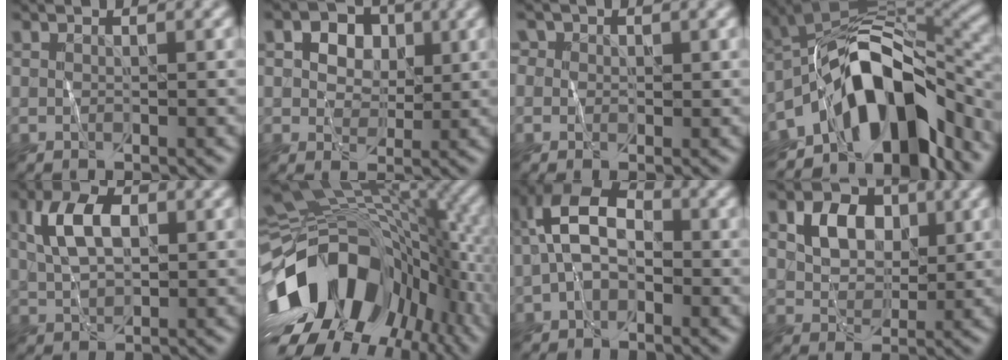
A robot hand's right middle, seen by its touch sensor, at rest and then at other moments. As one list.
[{"total": 5.1, "force": [2.1, 3.7, 2.8], "torque": [-0.035, 0.022, 0.012]}, {"total": 1.3, "force": [0.4, 1.2, 0.1], "torque": [0.001, 0.008, -0.002]}, {"total": 13.1, "force": [-6.9, 6.3, 9.2], "torque": [-0.128, 0.020, -0.122]}, {"total": 4.6, "force": [1.5, 2.7, 3.3], "torque": [-0.073, 0.015, 0.027]}, {"total": 16.1, "force": [-5.3, 10.6, 10.9], "torque": [-0.186, 0.003, -0.093]}, {"total": 5.7, "force": [-0.6, 3.6, 4.3], "torque": [-0.092, 0.030, -0.026]}, {"total": 3.9, "force": [1.6, 2.9, 2.1], "torque": [-0.041, 0.010, 0.026]}]